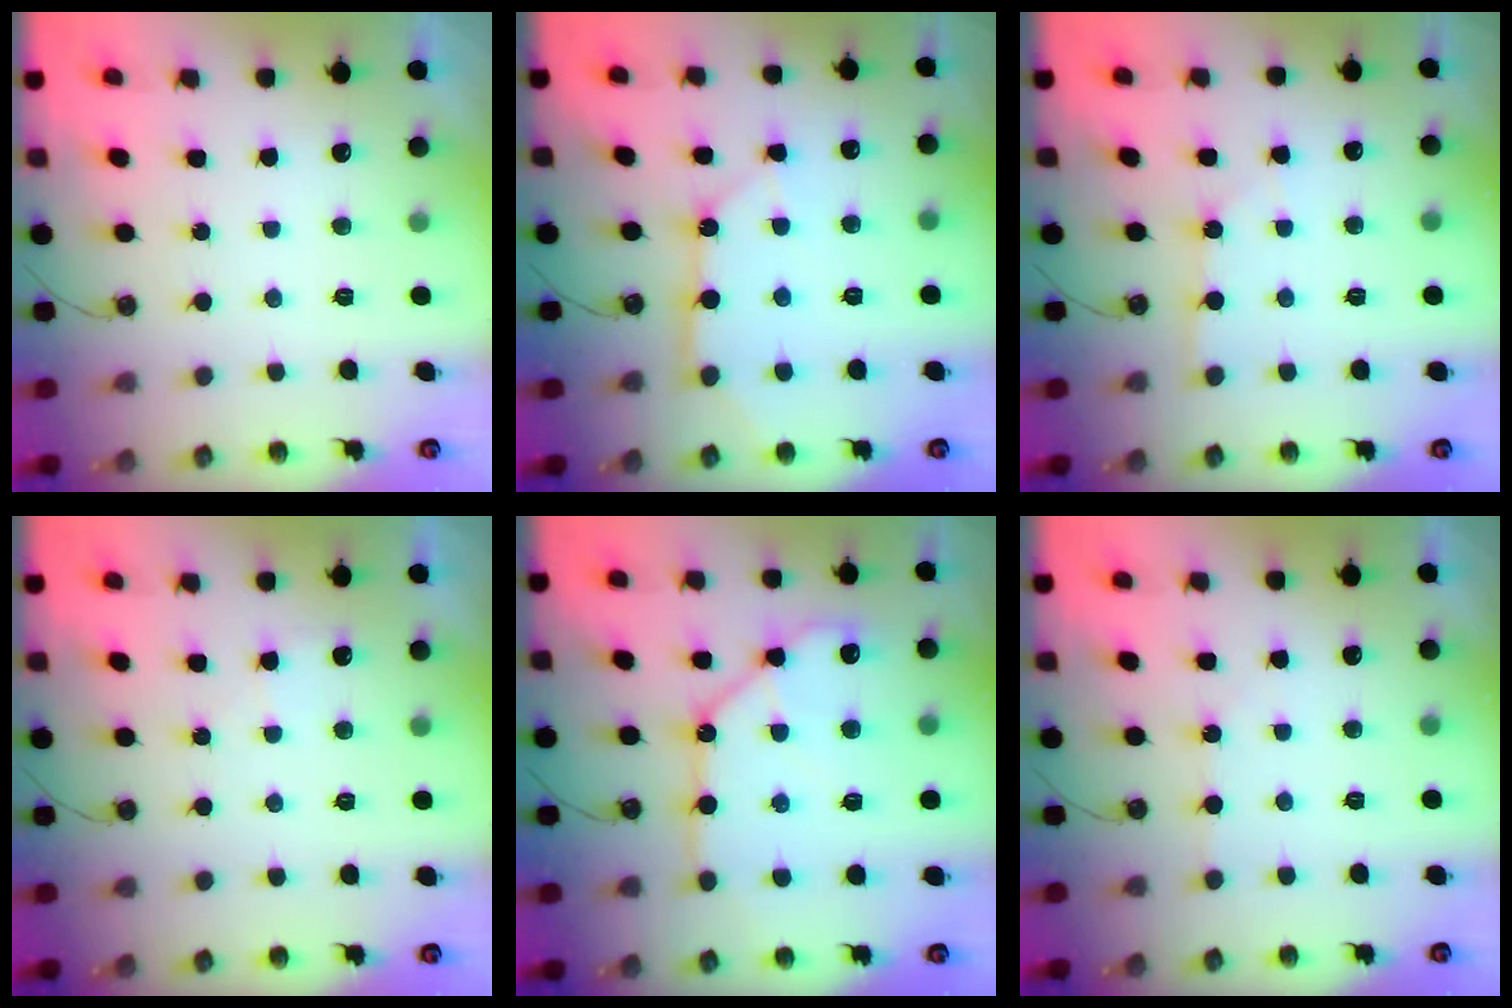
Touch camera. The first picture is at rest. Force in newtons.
{"total": 11.0, "press": 10.9, "slide": 1.0}
{"total": 1.0, "press": 1.0, "slide": 0.2}
{"total": 3.3, "press": 3.2, "slide": 0.4}
{"total": 13.2, "press": 13.1, "slide": 1.9}
{"total": 2.4, "press": 2.4, "slide": 0.4}